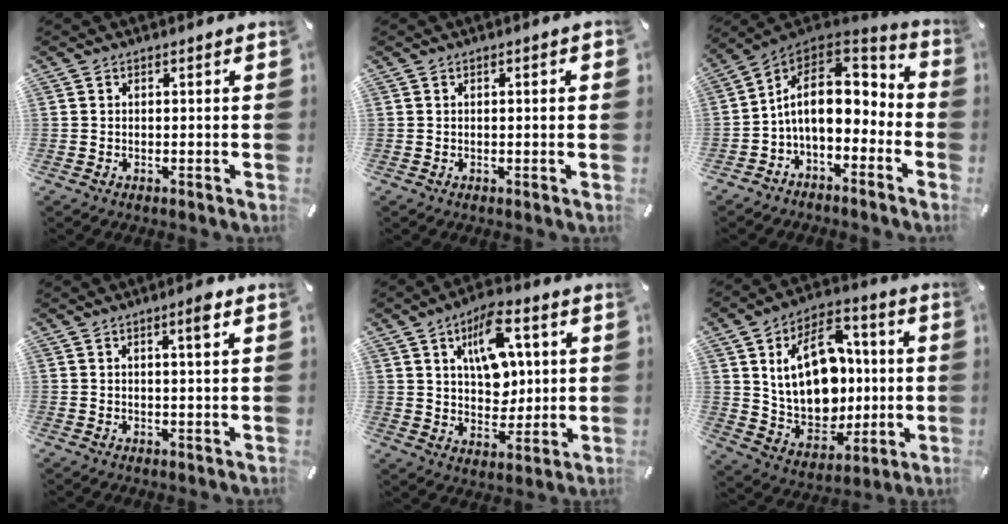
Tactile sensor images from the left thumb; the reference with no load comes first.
{"total": 1.4, "force": [0.2, 0.2, 1.4], "torque": [-0.025, -0.001, 0.002]}
{"total": 14.9, "force": [0.4, 9.9, 11.1], "torque": [-0.200, -0.002, 0.009]}
{"total": 3.9, "force": [1.9, 0.3, 3.4], "torque": [-0.053, -0.004, 0.026]}
{"total": 13.1, "force": [4.7, 8.4, 9.0], "torque": [-0.130, -0.004, 0.083]}
{"total": 19.7, "force": [3.1, 14.9, 12.5], "torque": [-0.215, -0.005, 0.066]}